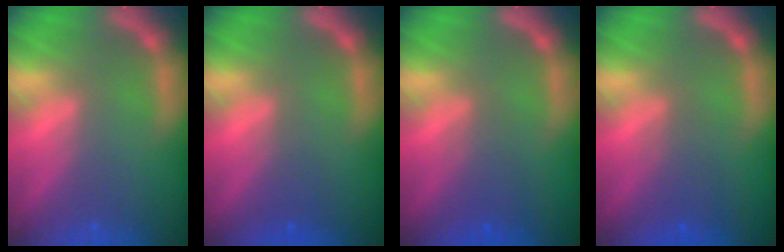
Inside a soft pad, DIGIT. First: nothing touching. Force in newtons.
{"total": 1.5}
{"total": 2.5}
{"total": 2.5}